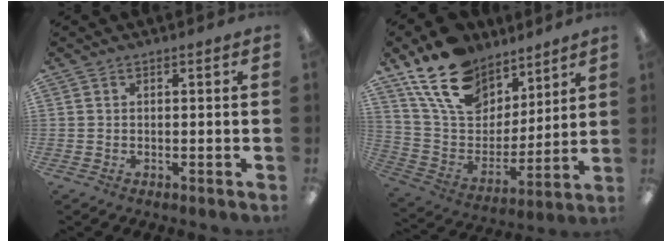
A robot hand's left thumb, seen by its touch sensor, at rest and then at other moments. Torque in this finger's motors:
{"motor_torque": [2.48, 1.75, 1.74, -1.03, 0.39]}